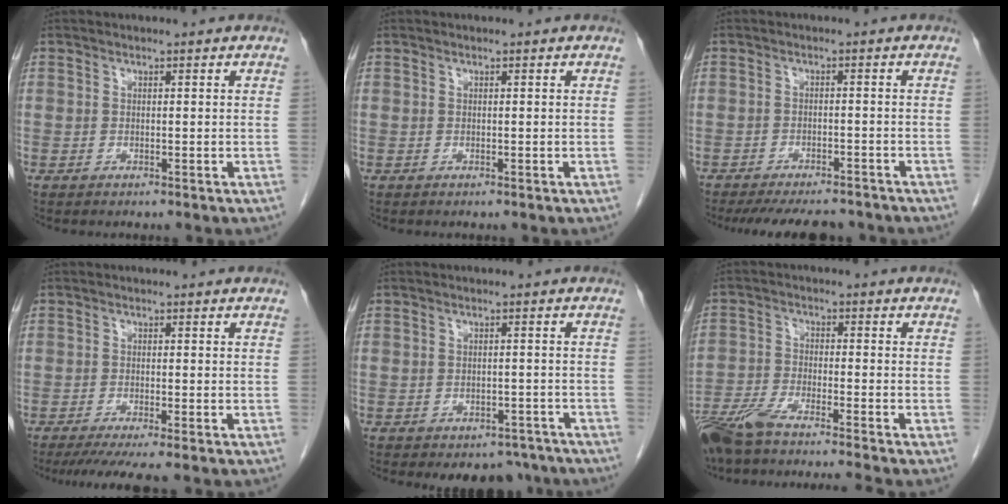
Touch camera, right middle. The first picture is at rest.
{"total": 0.0}
{"total": 11.4, "force": [-10.1, 2.9, 4.3], "torque": [-0.067, -0.002, -0.131]}
{"total": 6.1, "force": [-4.9, -0.3, 3.6], "torque": [-0.046, -0.015, -0.078]}
{"total": 6.7, "force": [-5.6, 3.5, 1.4], "torque": [0.003, 0.009, -0.065]}
{"total": 10.9, "force": [-9.6, -0.8, 5.3], "torque": [-0.087, -0.021, -0.163]}